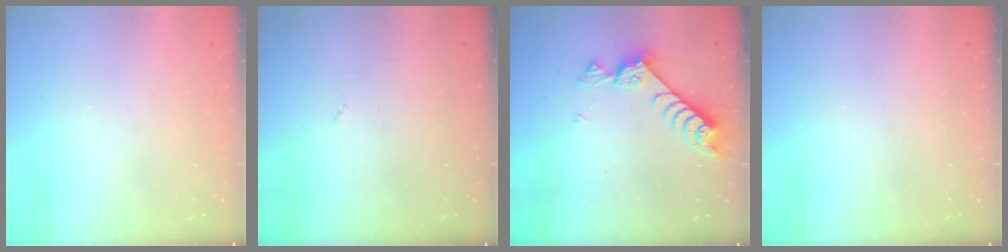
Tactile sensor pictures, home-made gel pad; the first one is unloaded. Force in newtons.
{"total": 2.7, "press": 2.7, "slide": 0.4}
{"total": 7.7, "press": 7.6, "slide": 1.2}
{"total": 0.0}